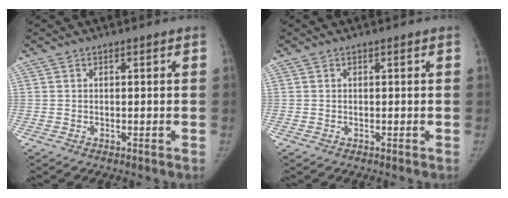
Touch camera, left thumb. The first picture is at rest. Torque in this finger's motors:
{"motor_torque": [0.00, 0.00, 0.16, -0.03, 0.00]}